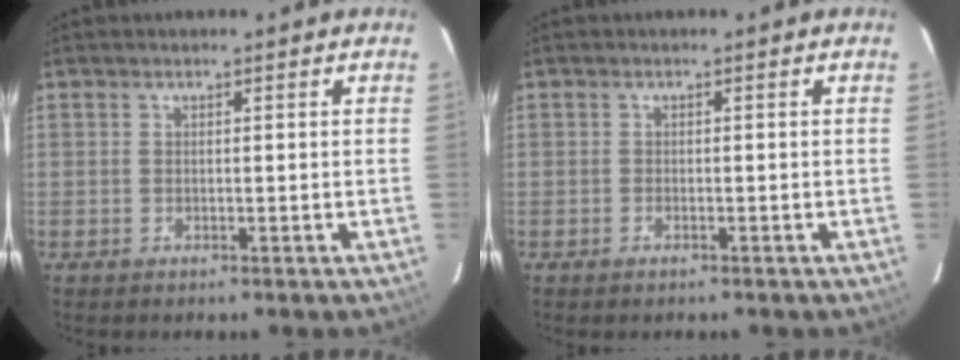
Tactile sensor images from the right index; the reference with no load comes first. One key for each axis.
{"total": 0.7, "fx": -0.5, "fy": 0.4, "fz": 0.3, "tx": -0.005, "ty": 0.000, "tz": -0.009}